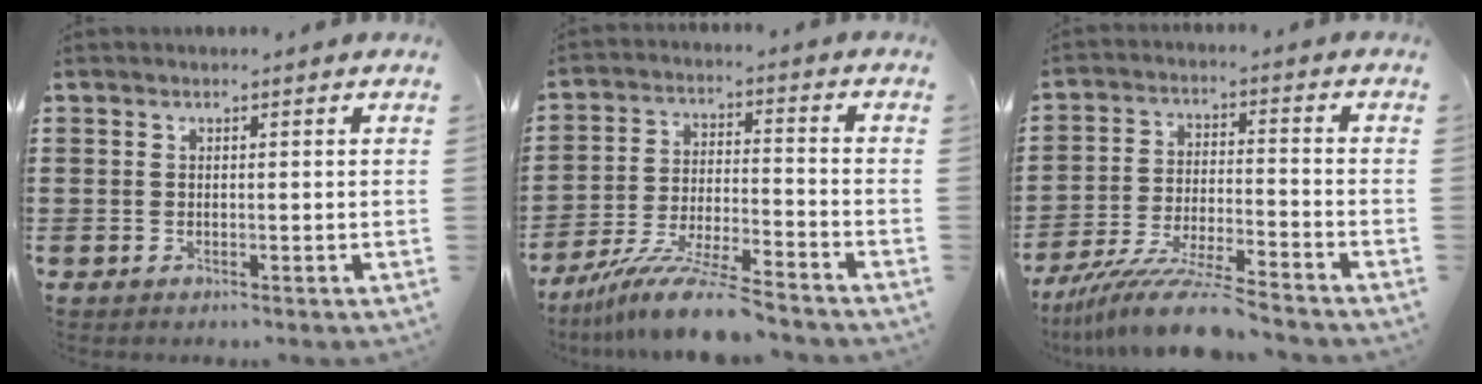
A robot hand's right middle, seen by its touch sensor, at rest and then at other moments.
{"total": 10.5, "force": [-9.2, 0.4, 5.1], "torque": [-0.097, 0.009, -0.178]}
{"total": 10.3, "force": [-9.0, 0.4, 5.0], "torque": [-0.097, 0.006, -0.175]}